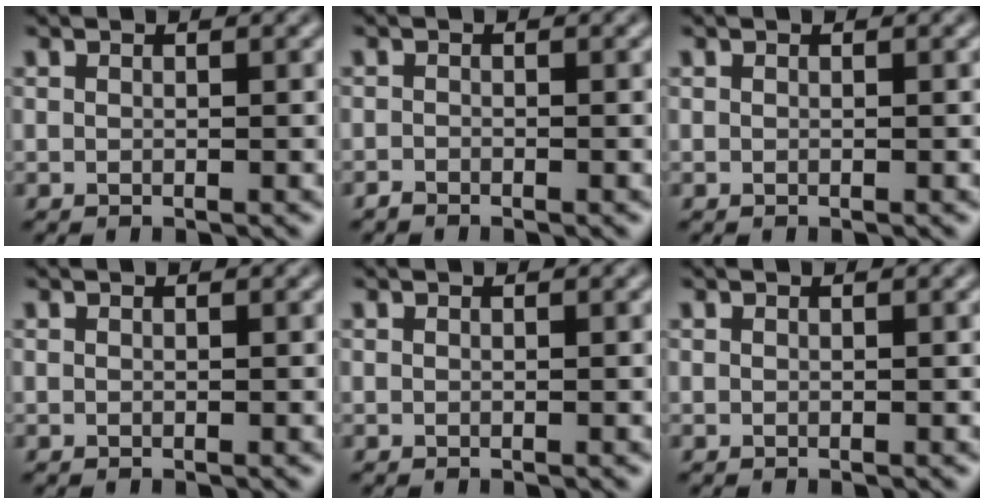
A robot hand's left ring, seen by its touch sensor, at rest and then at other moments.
{"total": 0.7, "force": [-0.6, 0.2, 0.1], "torque": [0.001, -0.002, -0.013]}
{"total": 0.0}
{"total": 0.0}
{"total": 0.0}
{"total": 0.0}